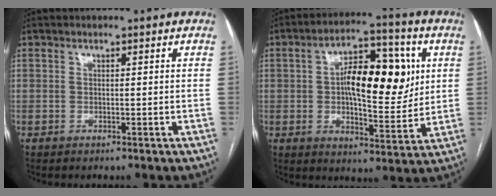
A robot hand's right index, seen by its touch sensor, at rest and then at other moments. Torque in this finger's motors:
{"motor_torque": [0.62, 0.18, 0.42, 0.16]}